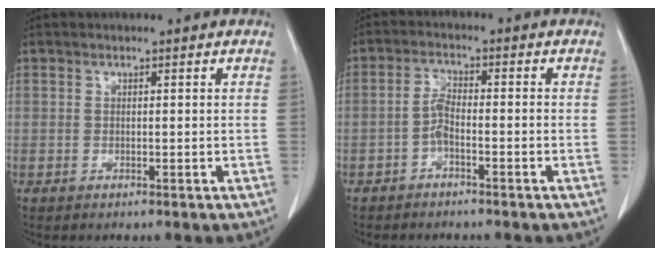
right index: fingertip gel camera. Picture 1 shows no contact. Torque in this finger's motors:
{"motor_torque": [0.44, -0.26, 0.28, 0.07]}